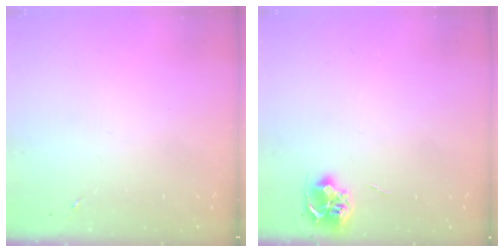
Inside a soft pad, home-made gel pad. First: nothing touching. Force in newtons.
{"total": 7.1, "press": 7.1, "slide": 0.4}